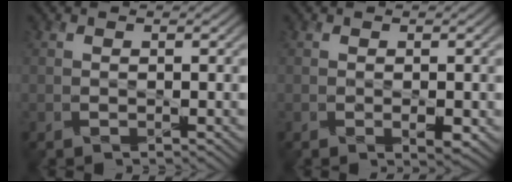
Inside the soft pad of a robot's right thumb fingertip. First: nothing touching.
{"total": 1.8, "force": [-0.5, 0.7, 1.5], "torque": [-0.026, -0.009, -0.003]}